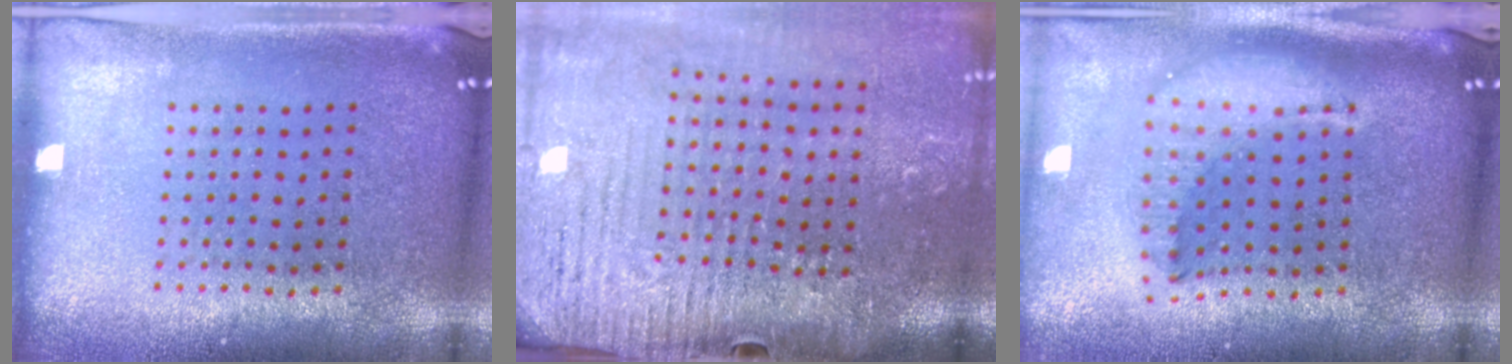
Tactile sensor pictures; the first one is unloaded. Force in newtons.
{"total": 4.1, "press": 3.7, "slide": 2.0}
{"total": 2.2, "press": 1.7, "slide": 1.4}